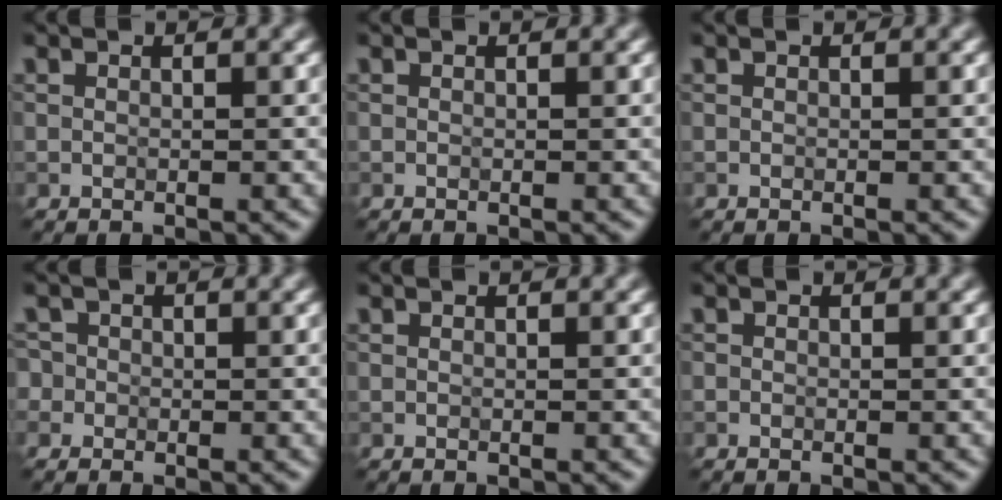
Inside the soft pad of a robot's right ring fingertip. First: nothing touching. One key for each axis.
{"total": 0.0}
{"total": 0.0}
{"total": 1.8, "fx": -0.1, "fy": 1.7, "fz": 0.5, "tx": 0.004, "ty": 0.011, "tz": -0.021}
{"total": 0.0}
{"total": 0.0}